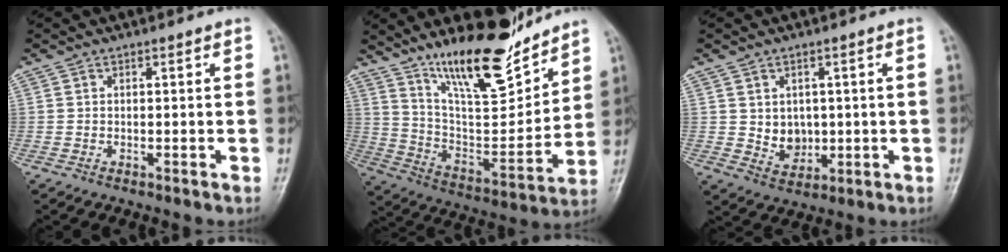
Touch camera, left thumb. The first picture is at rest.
{"total": 19.0, "force": [14.5, 5.4, 11.1], "torque": [-0.137, -0.093, 0.256]}
{"total": 5.2, "force": [0.5, 4.3, 2.9], "torque": [-0.020, -0.009, 0.021]}